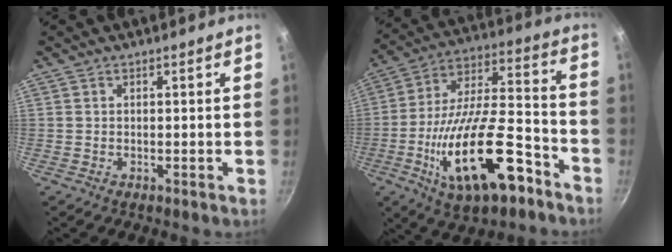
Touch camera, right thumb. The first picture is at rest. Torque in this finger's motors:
{"motor_torque": [0.39, 0.68, 2.05, -0.72, 0.30]}